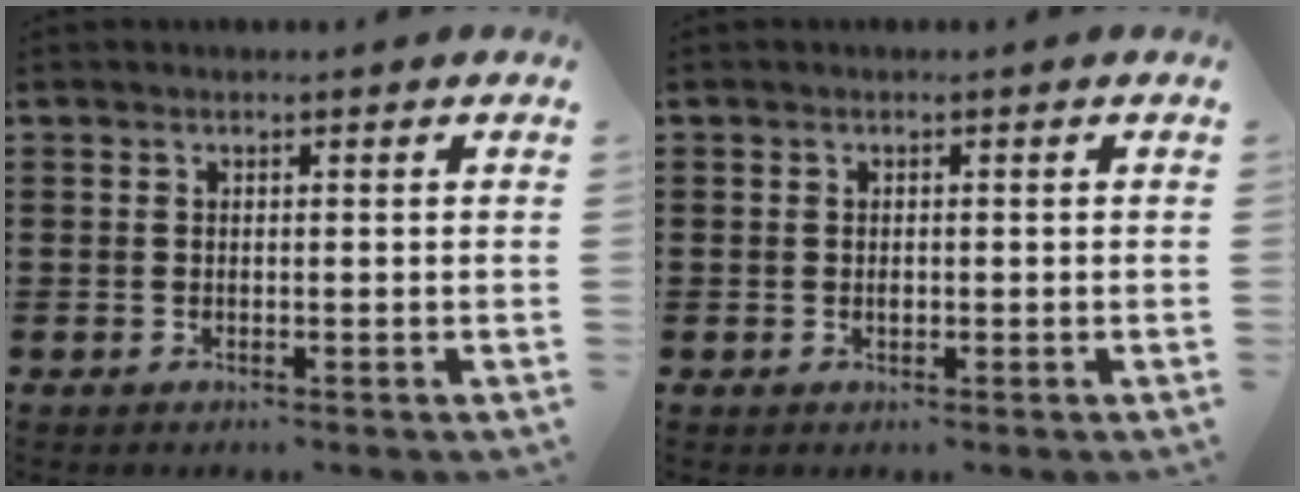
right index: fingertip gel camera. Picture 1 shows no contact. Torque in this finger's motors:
{"motor_torque": [2.14, 0.00, 0.37, -0.03]}